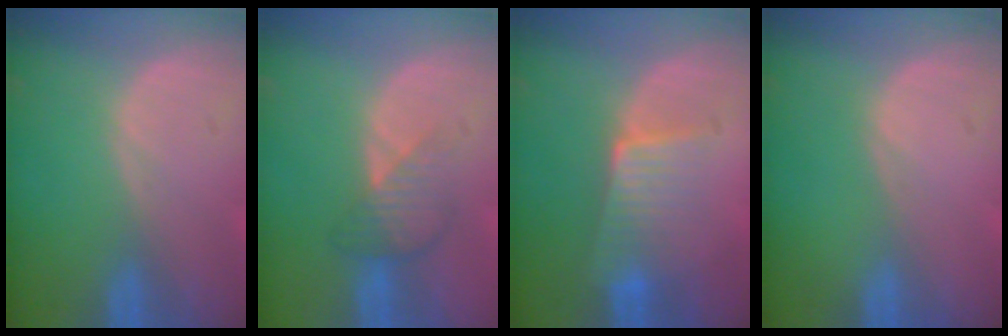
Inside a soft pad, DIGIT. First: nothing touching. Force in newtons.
{"total": 3.8, "press": 3.8, "slide": 0.0}
{"total": 6.4, "press": 5.7, "slide": 3.0}
{"total": 0.0}